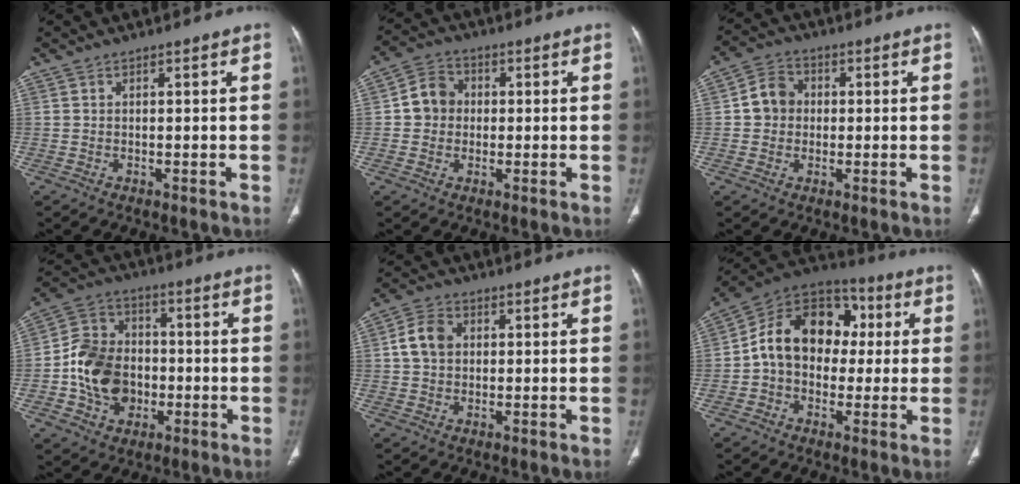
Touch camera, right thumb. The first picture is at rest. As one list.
[{"total": 6.3, "force": [0.1, 5.7, 2.7], "torque": [-0.029, 0.015, -0.008]}, {"total": 6.1, "force": [0.2, 5.4, 2.8], "torque": [-0.033, 0.014, -0.006]}, {"total": 14.4, "force": [-2.4, 11.5, 8.3], "torque": [-0.120, 0.027, -0.045]}, {"total": 6.0, "force": [0.9, 4.7, 3.7], "torque": [-0.063, 0.009, 0.012]}, {"total": 17.0, "force": [1.0, 12.9, 10.9], "torque": [-0.142, 0.044, 0.004]}]